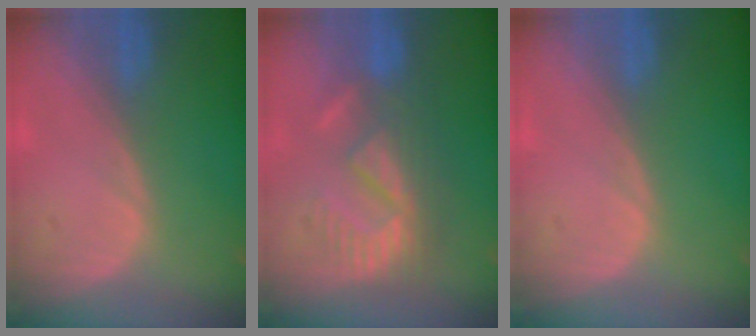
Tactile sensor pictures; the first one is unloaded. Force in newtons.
{"total": 9.1, "press": 8.1, "slide": 4.1}
{"total": 0.0}